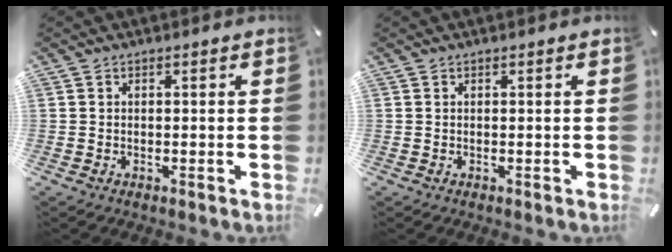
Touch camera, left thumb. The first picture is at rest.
{"total": 0.0}